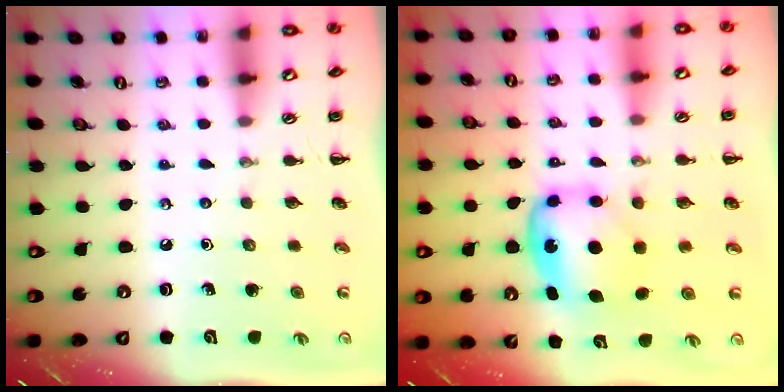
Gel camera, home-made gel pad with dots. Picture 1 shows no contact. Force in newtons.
{"total": 6.3, "press": 6.3, "slide": 0.7}